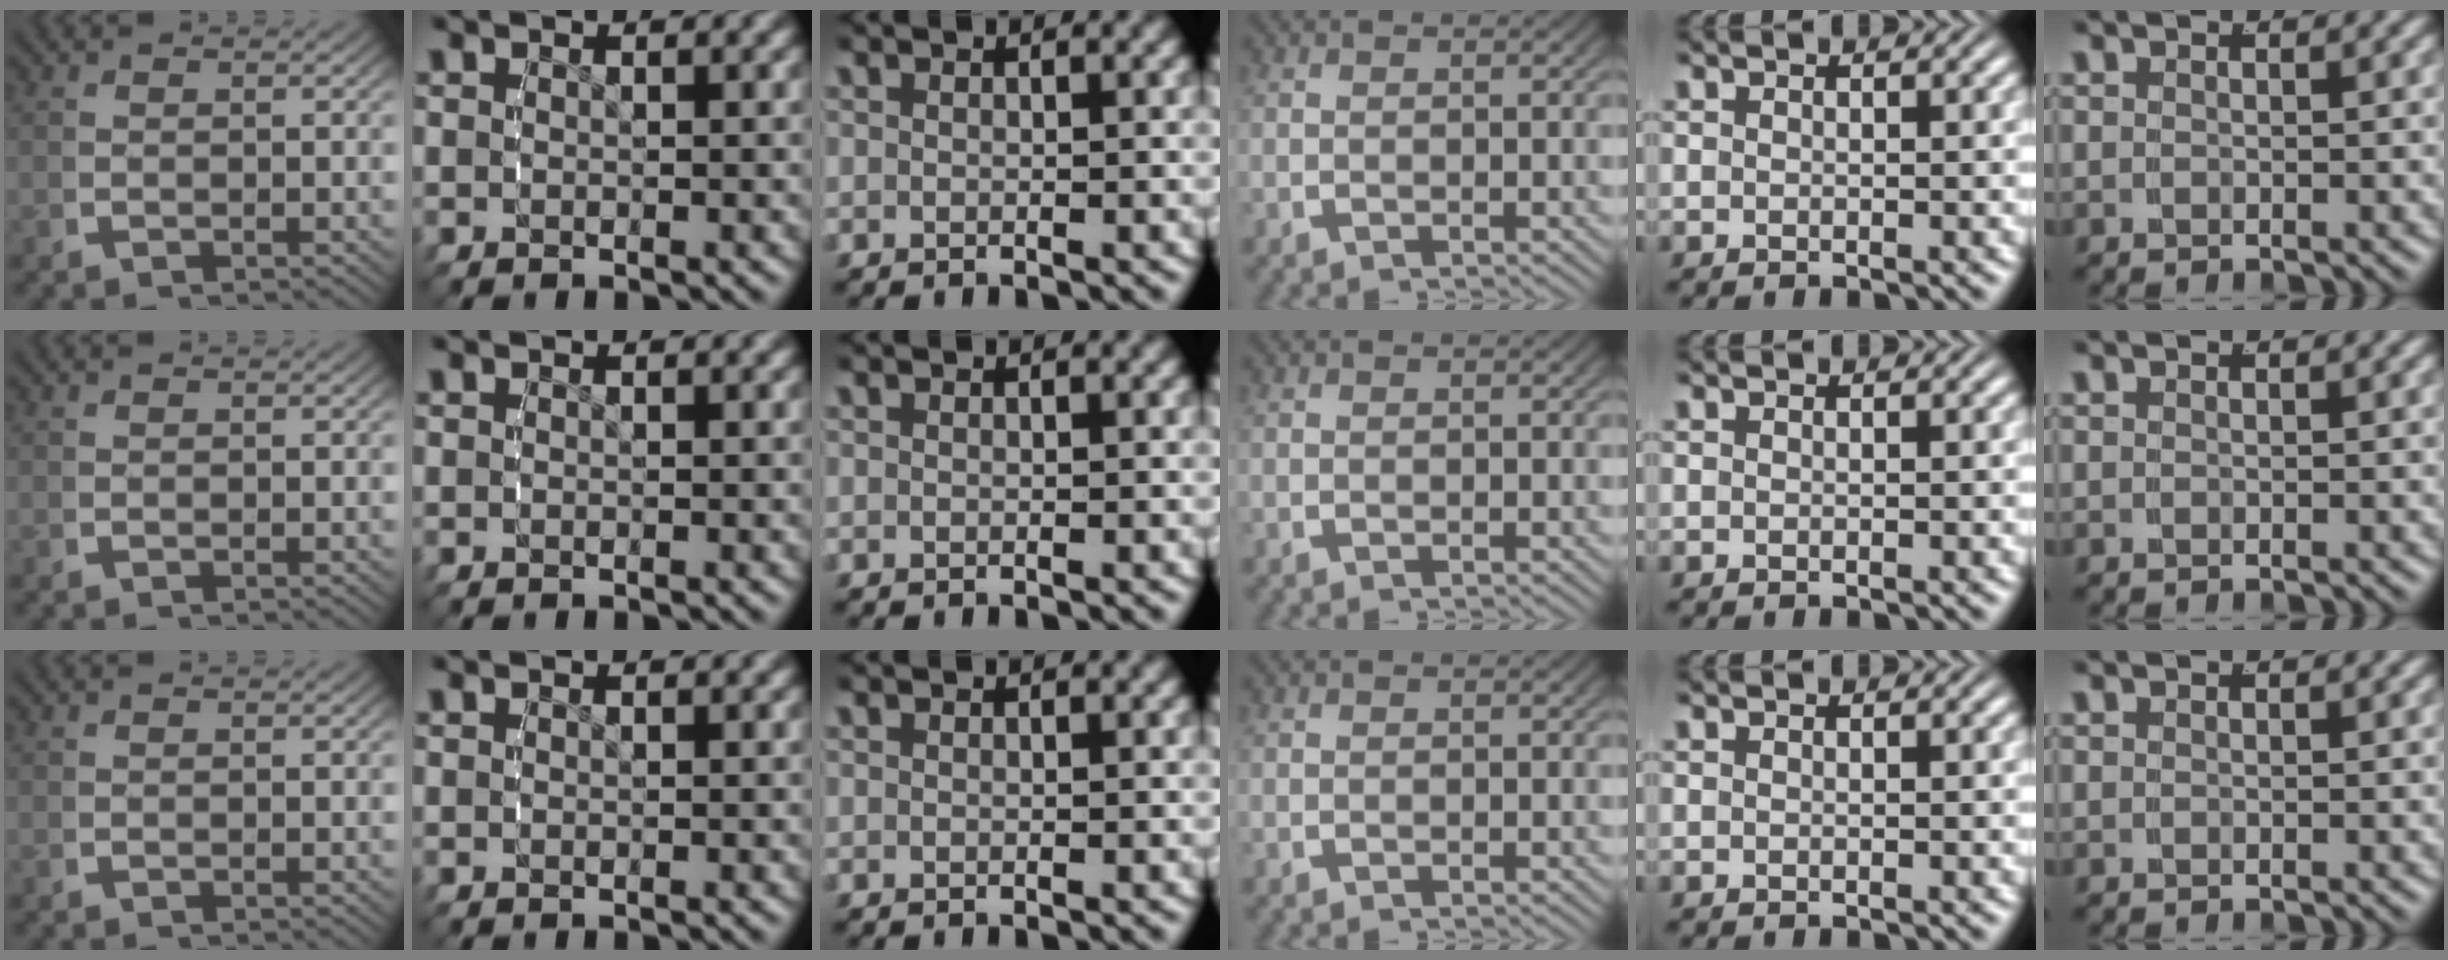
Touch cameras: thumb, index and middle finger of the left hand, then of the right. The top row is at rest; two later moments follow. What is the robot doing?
{"motion": "reach", "object": "photo album"}